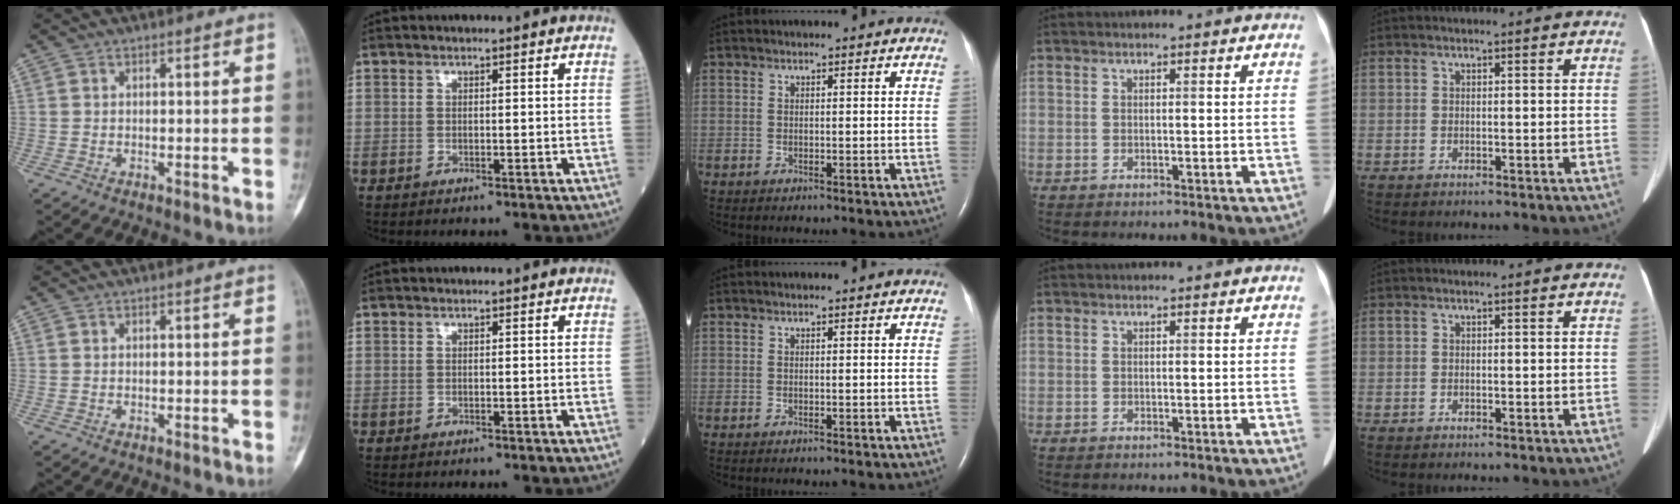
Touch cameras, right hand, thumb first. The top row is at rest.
{}